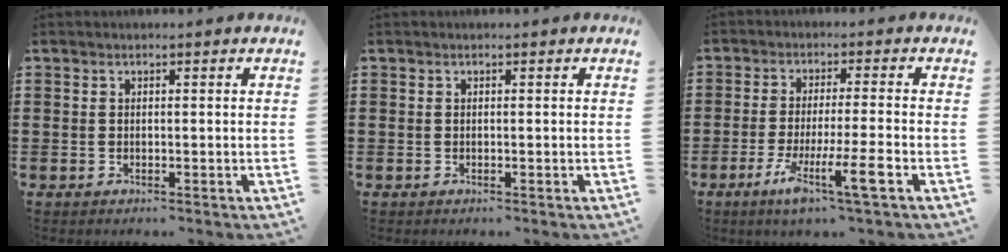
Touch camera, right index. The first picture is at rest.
{"total": 0.0}
{"total": 7.7, "force": [-3.6, 0.1, 6.7], "torque": [-0.130, -0.019, -0.067]}